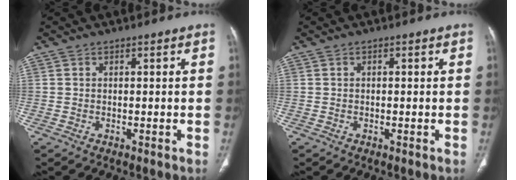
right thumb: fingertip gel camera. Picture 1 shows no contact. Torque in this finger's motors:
{"motor_torque": [-0.35, -0.50, -0.49, 0.38, 0.03]}